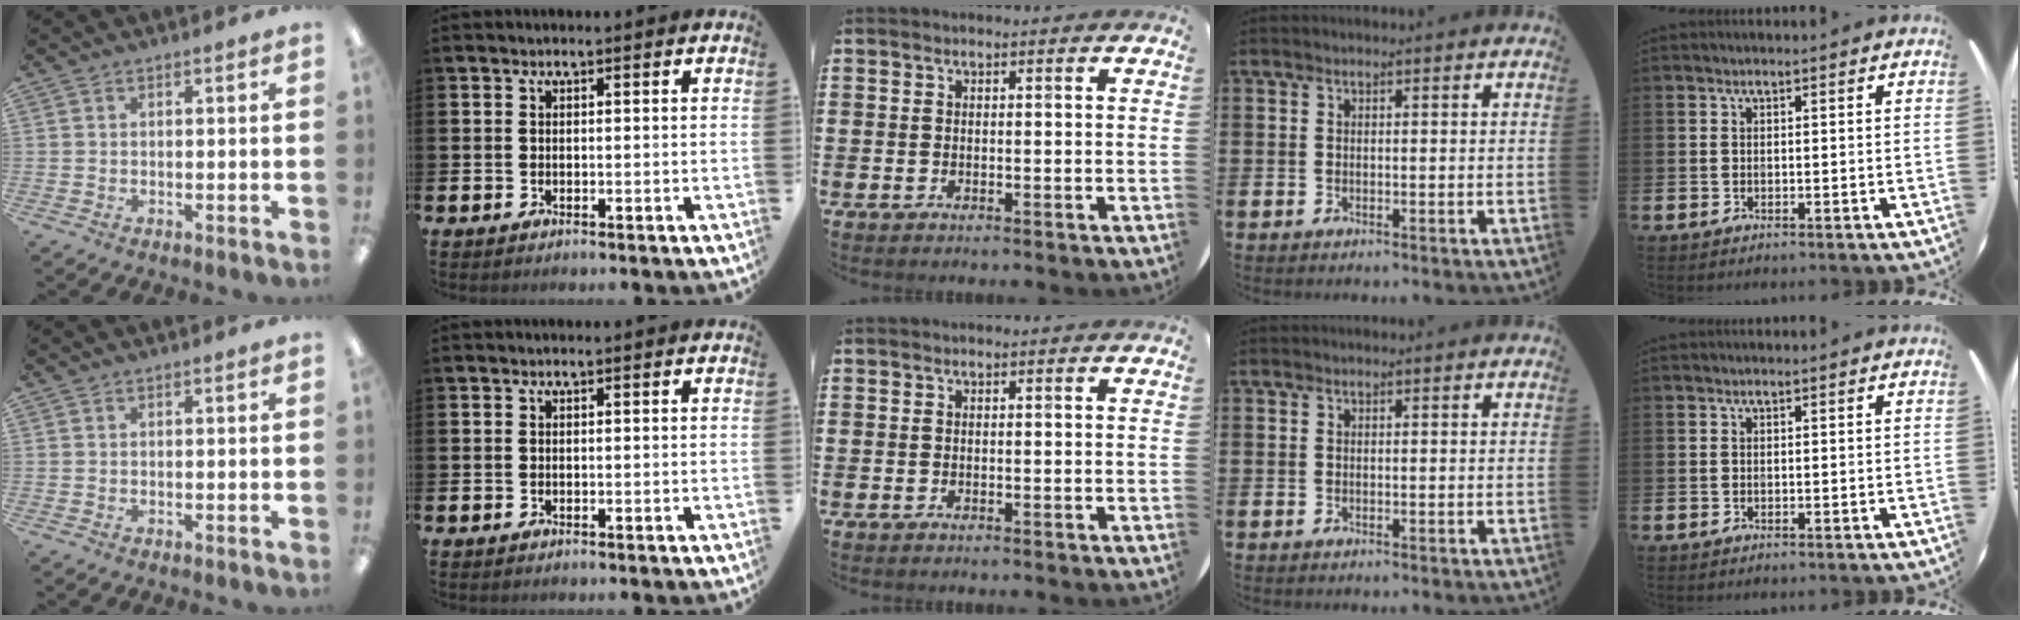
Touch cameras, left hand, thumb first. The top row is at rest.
{}